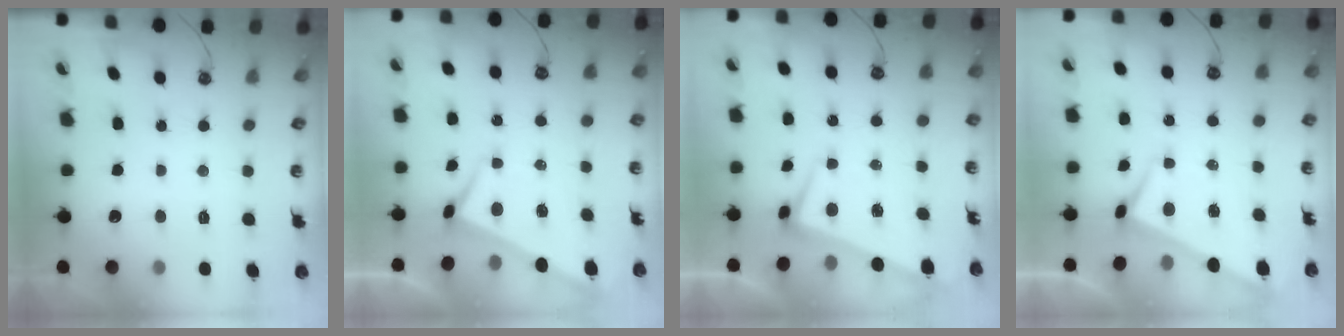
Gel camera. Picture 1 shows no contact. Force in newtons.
{"total": 2.6, "press": 2.5, "slide": 0.4}
{"total": 2.1, "press": 2.0, "slide": 0.6}
{"total": 2.3, "press": 2.3, "slide": 0.2}